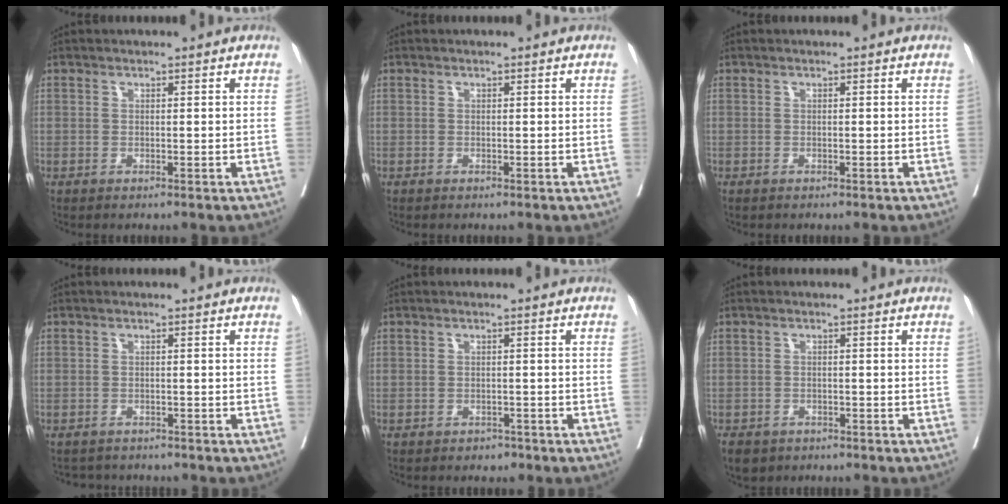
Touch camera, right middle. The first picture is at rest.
{"total": 0.0}
{"total": 0.0}
{"total": 2.9, "force": [-2.7, 0.9, -0.1], "torque": [0.004, -0.005, -0.042]}
{"total": 1.0, "force": [-0.8, 0.6, 0.1], "torque": [-0.003, 0.002, -0.012]}
{"total": 5.7, "force": [-4.0, 3.7, 1.7], "torque": [-0.037, -0.003, -0.059]}